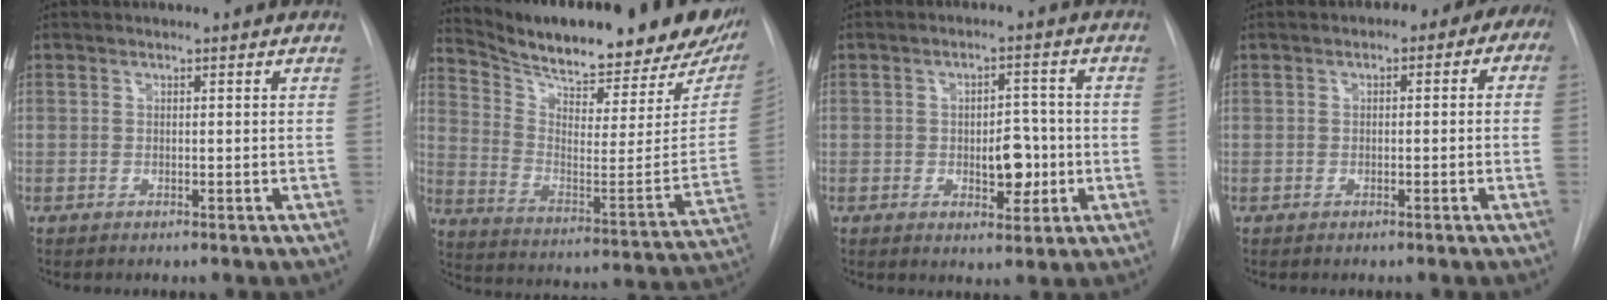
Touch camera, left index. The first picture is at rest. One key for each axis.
{"total": 28.9, "fx": 24.0, "fy": 6.3, "fz": 14.8, "tx": -0.243, "ty": -0.055, "tz": 0.328}
{"total": 5.7, "fx": -1.0, "fy": 3.0, "fz": 4.7, "tx": -0.059, "ty": 0.004, "tz": -0.009}
{"total": 6.7, "fx": 1.9, "fy": 3.6, "fz": 5.3, "tx": -0.059, "ty": 0.038, "tz": 0.019}